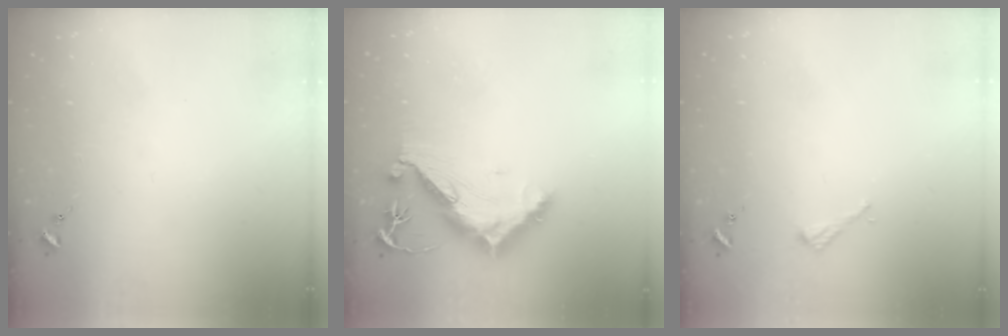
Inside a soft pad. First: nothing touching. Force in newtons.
{"total": 12.9, "press": 12.8, "slide": 0.9}
{"total": 2.2, "press": 2.2, "slide": 0.2}